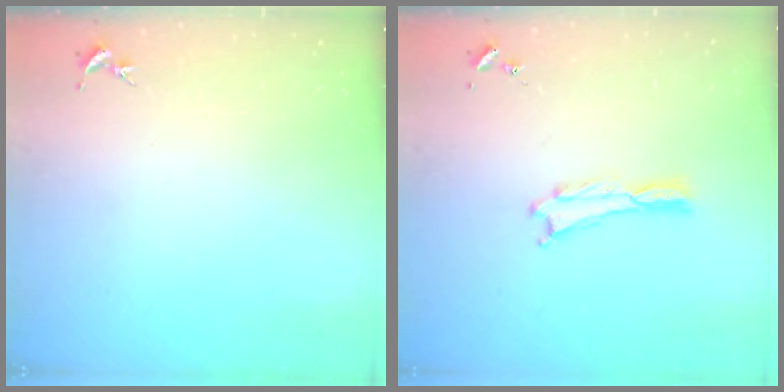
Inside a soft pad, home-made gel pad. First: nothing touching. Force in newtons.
{"total": 0.0}